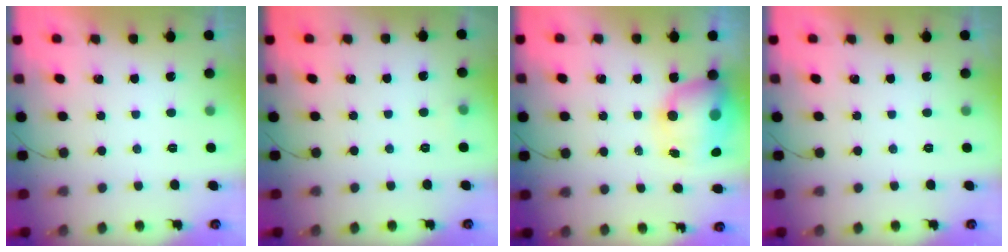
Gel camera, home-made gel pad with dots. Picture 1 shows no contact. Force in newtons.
{"total": 3.2, "press": 2.6, "slide": 1.8}
{"total": 11.8, "press": 11.4, "slide": 2.9}
{"total": 0.0}